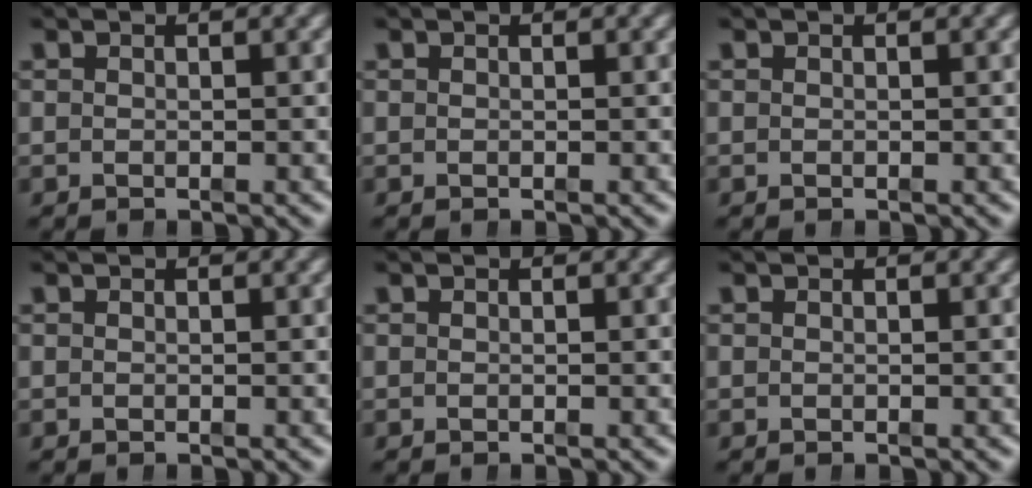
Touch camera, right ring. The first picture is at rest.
{"total": 0.0}
{"total": 0.0}
{"total": 0.0}
{"total": 0.0}
{"total": 0.0}